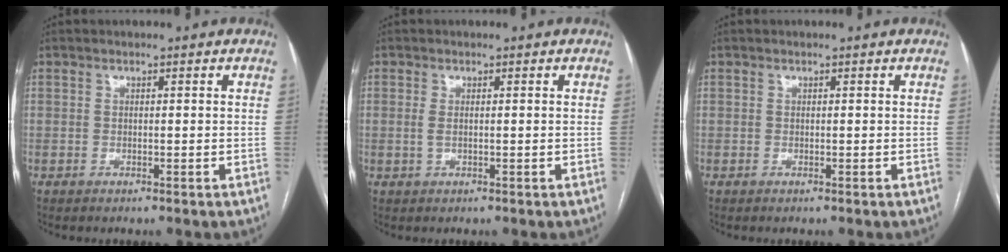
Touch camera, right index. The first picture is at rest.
{"total": 1.3, "force": [0.0, 0.3, 1.2], "torque": [-0.030, 0.001, 0.002]}
{"total": 0.0}